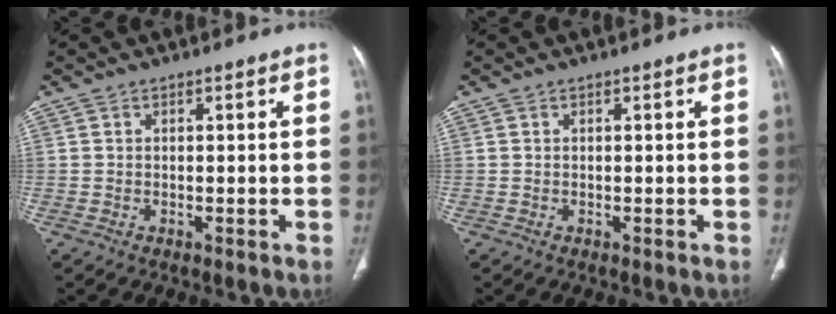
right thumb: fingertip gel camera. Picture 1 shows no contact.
{"total": 0.0}